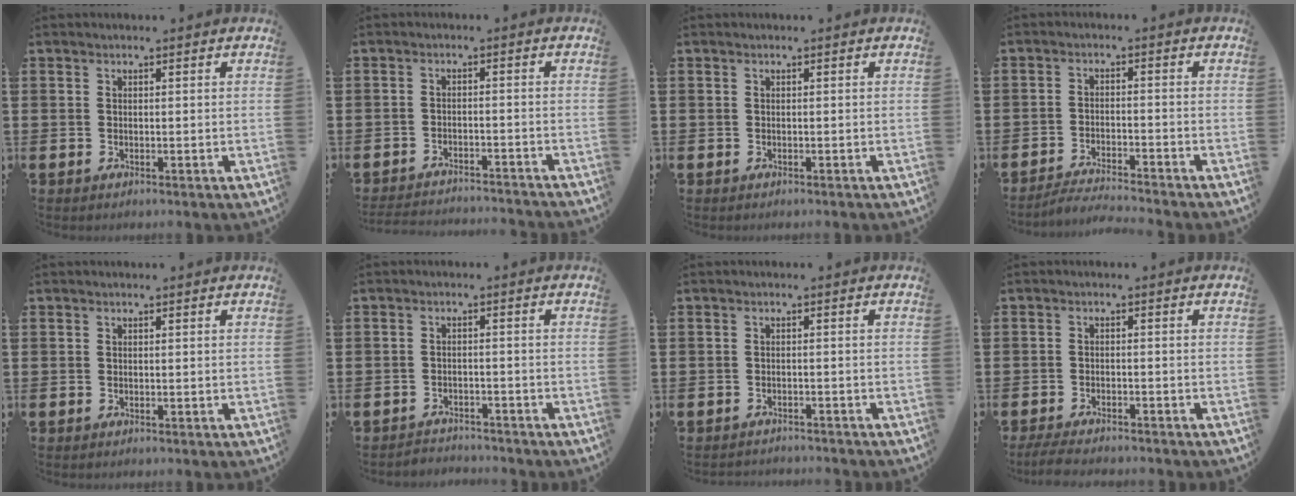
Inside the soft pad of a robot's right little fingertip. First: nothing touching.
{"total": 2.7, "force": [-2.7, -0.1, 0.0], "torque": [-0.003, 0.002, -0.058]}
{"total": 0.0}
{"total": 2.8, "force": [-2.7, -0.2, 0.4], "torque": [-0.008, 0.002, -0.056]}
{"total": 0.0}
{"total": 1.9, "force": [-1.9, 0.1, -0.4], "torque": [-0.001, 0.003, -0.043]}
{"total": 1.2, "force": [-1.2, 0.0, -0.1], "torque": [0.000, 0.003, -0.025]}
{"total": 2.3, "force": [-2.2, 0.1, 0.6], "torque": [-0.012, 0.005, -0.045]}